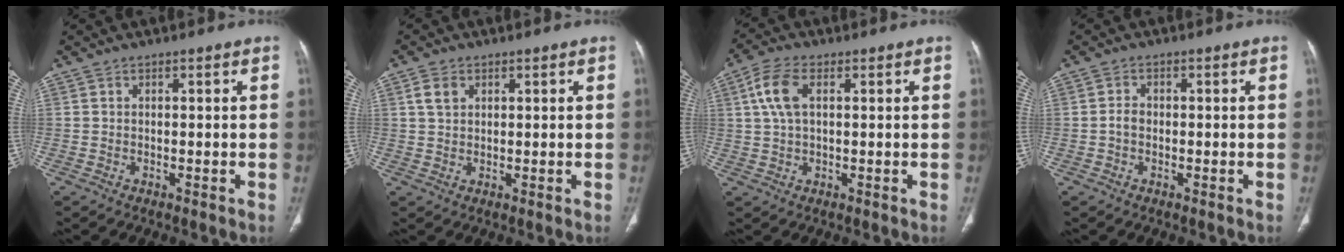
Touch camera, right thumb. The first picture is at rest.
{"total": 3.2, "force": [1.4, 2.3, 1.8], "torque": [-0.030, 0.002, 0.030]}
{"total": 6.7, "force": [1.9, 3.5, 5.4], "torque": [-0.121, 0.013, 0.036]}
{"total": 1.7, "force": [-0.5, 1.2, 1.1], "torque": [-0.012, 0.004, -0.013]}